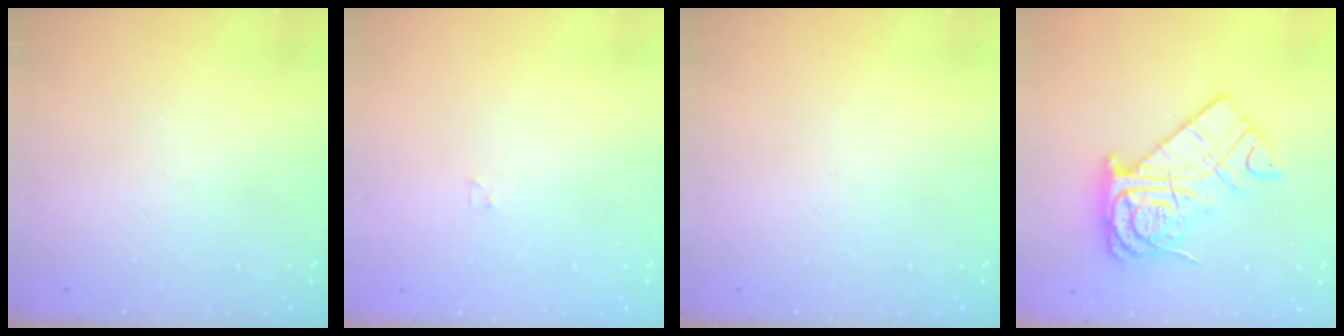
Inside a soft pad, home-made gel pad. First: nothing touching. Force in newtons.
{"total": 1.2, "press": 1.2, "slide": 0.2}
{"total": 0.0}
{"total": 16.8, "press": 16.7, "slide": 1.7}